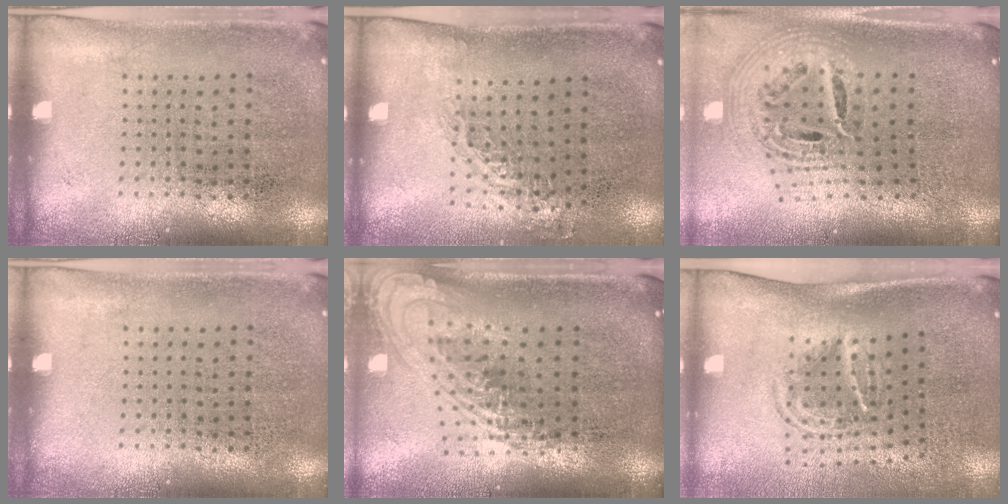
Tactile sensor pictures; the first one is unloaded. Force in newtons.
{"total": 0.8, "press": 0.8, "slide": 0.3}
{"total": 2.1, "press": 1.7, "slide": 1.4}
{"total": 0.0}
{"total": 2.3, "press": 1.7, "slide": 1.6}
{"total": 1.8, "press": 1.2, "slide": 1.3}